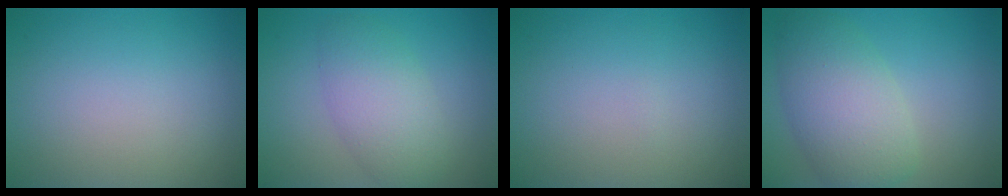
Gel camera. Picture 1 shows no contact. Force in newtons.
{"total": 4.5, "press": 4.5, "slide": 0.1}
{"total": 0.0}
{"total": 6.4, "press": 6.4, "slide": 0.3}